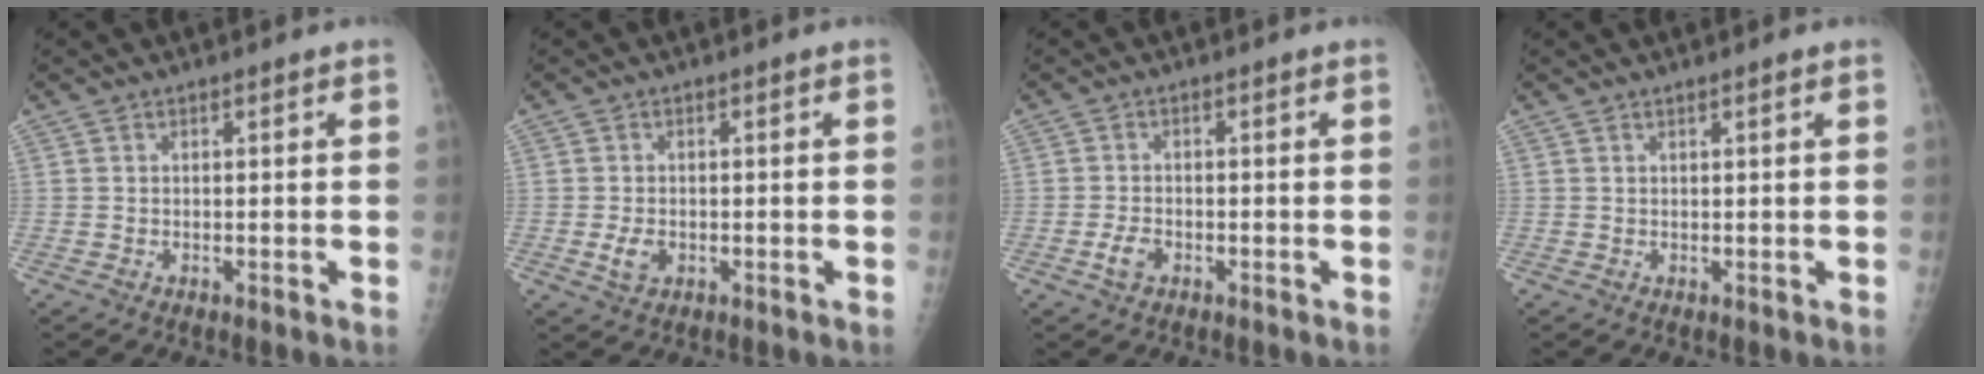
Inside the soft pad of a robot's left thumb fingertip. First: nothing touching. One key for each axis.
{"total": 3.0, "fx": -0.7, "fy": 2.1, "fz": 2.0, "tx": -0.036, "ty": -0.001, "tz": -0.010}
{"total": 2.8, "fx": -1.3, "fy": 1.8, "fz": 1.7, "tx": -0.034, "ty": 0.006, "tz": -0.023}
{"total": 0.8, "fx": 0.5, "fy": 0.0, "fz": 0.6, "tx": -0.010, "ty": -0.002, "tz": 0.009}